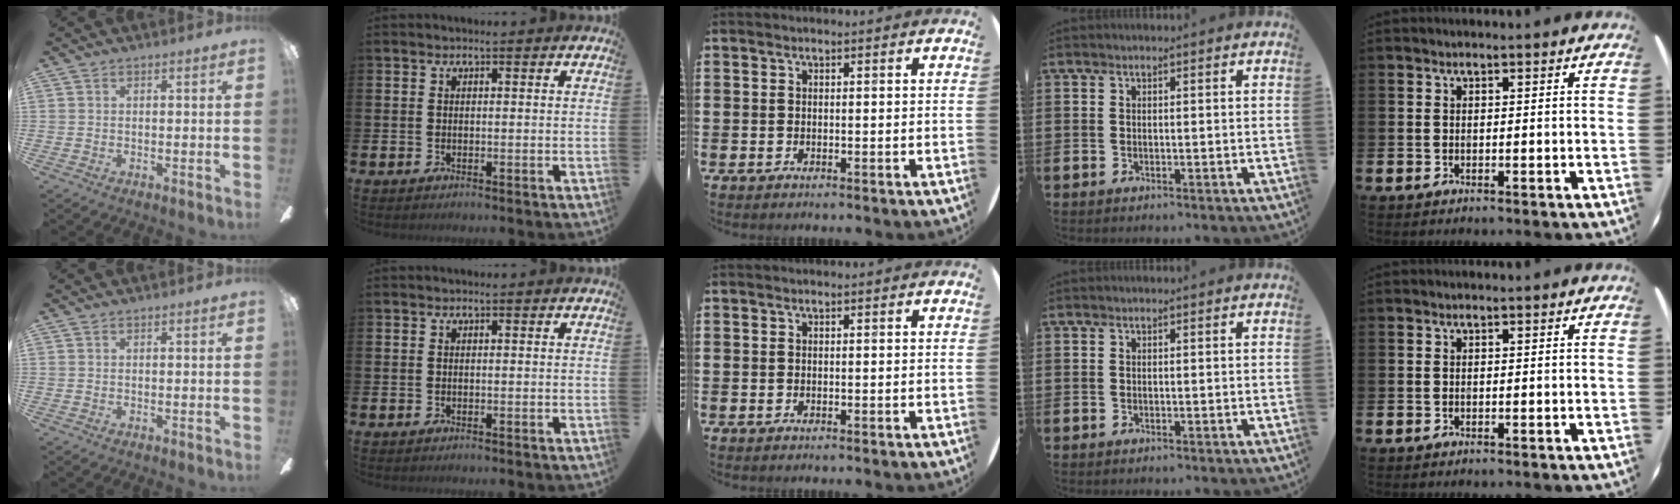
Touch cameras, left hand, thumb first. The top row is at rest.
{}